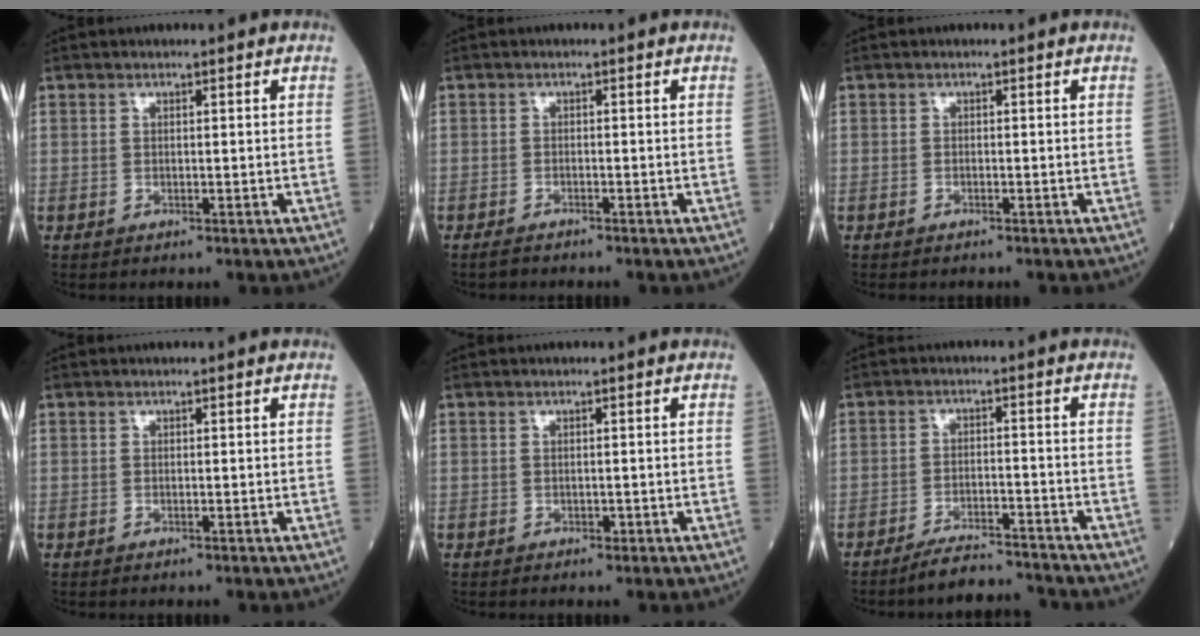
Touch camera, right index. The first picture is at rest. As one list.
[{"total": 1.5, "force": [-1.4, 0.2, 0.3], "torque": [-0.011, -0.002, -0.024]}, {"total": 1.3, "force": [-1.1, 0.6, 0.1], "torque": [-0.006, 0.003, -0.017]}, {"total": 0.0}, {"total": 0.5, "force": [-0.1, 0.3, 0.4], "torque": [-0.008, -0.001, -0.001]}, {"total": 6.0, "force": [-5.9, 0.2, 1.1], "torque": [-0.017, -0.004, -0.103]}]